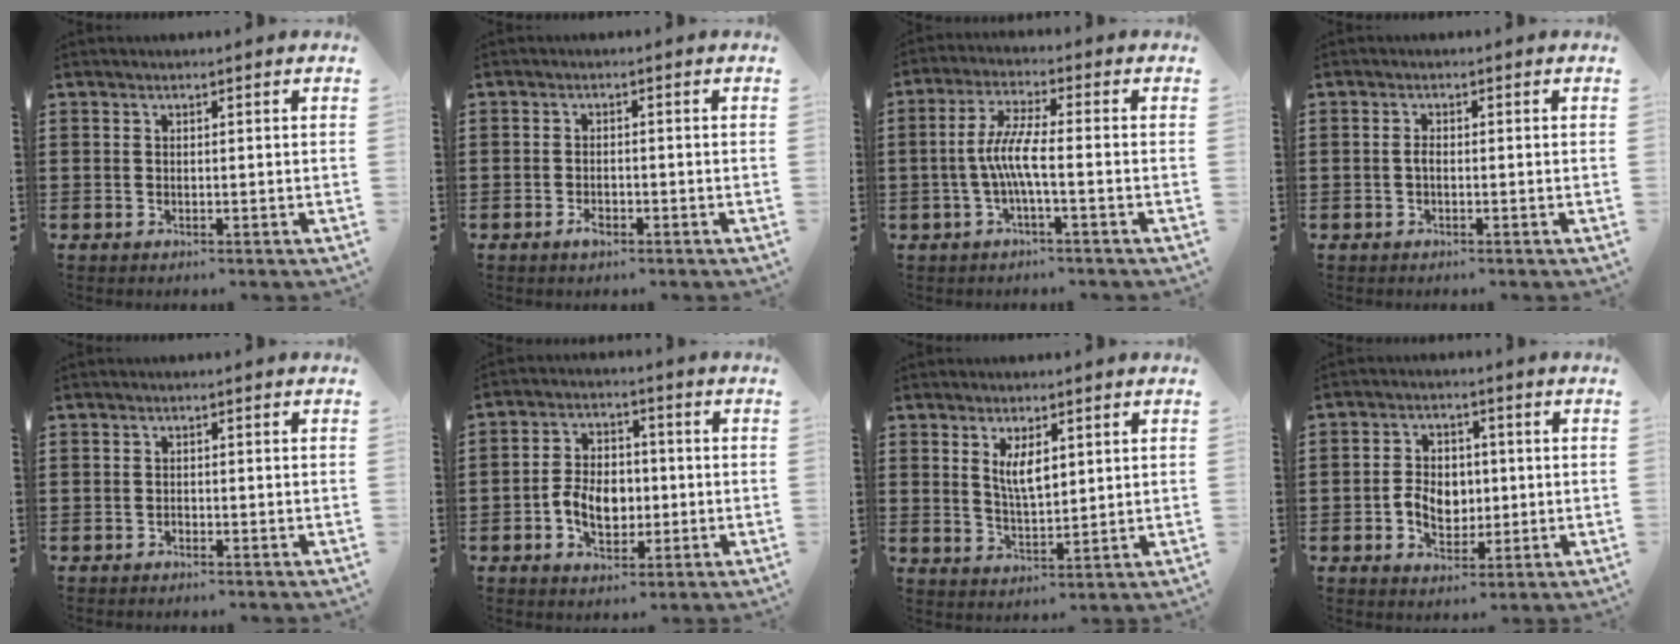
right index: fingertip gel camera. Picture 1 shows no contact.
{"total": 2.1, "force": [-1.1, 0.9, 1.5], "torque": [-0.029, 0.000, -0.021]}
{"total": 6.2, "force": [-1.4, 0.7, 6.0], "torque": [-0.128, -0.009, -0.033]}
{"total": 1.2, "force": [-0.4, 0.3, 1.1], "torque": [-0.032, -0.007, -0.008]}
{"total": 0.7, "force": [-0.5, 0.4, 0.2], "torque": [-0.005, 0.001, -0.011]}
{"total": 6.7, "force": [-1.5, 4.5, 4.8], "torque": [-0.094, 0.006, -0.031]}
{"total": 4.5, "force": [1.7, 1.6, 3.9], "torque": [-0.075, -0.003, 0.029]}
{"total": 5.5, "force": [-0.6, 4.1, 3.6], "torque": [-0.066, 0.008, -0.014]}